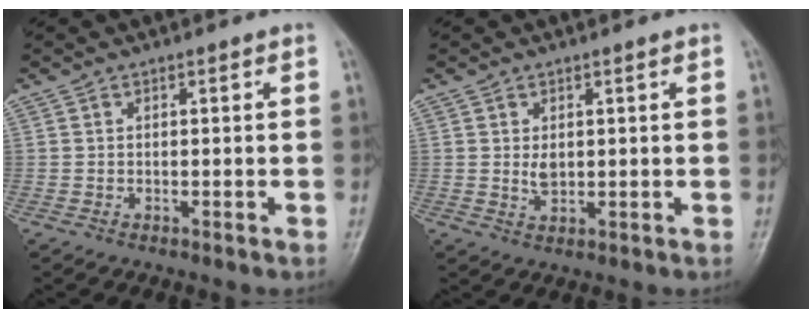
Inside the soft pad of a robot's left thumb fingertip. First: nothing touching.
{"total": 2.5, "force": [0.6, 1.5, 1.9], "torque": [-0.025, -0.008, 0.014]}